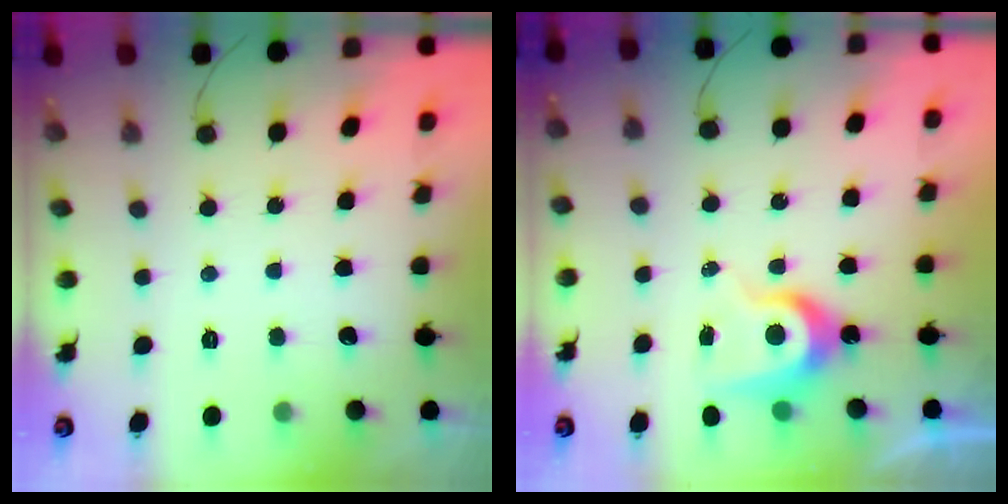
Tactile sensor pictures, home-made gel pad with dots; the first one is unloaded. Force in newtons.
{"total": 8.1, "press": 8.1, "slide": 0.6}